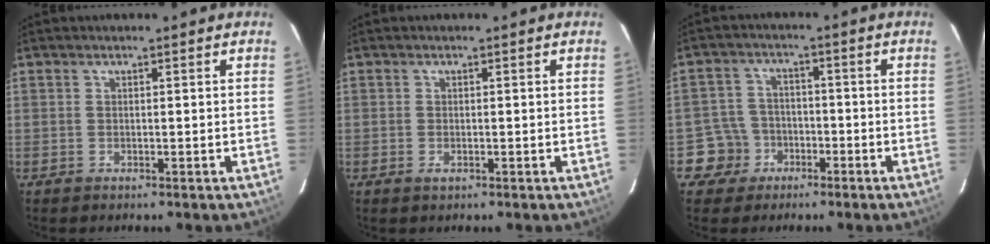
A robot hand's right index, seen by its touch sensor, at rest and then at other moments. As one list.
[{"total": 0.8, "force": [-0.2, 0.5, 0.6], "torque": [-0.011, -0.002, -0.003]}, {"total": 6.0, "force": [-2.9, 5.2, 0.0], "torque": [-0.017, 0.024, -0.050]}]